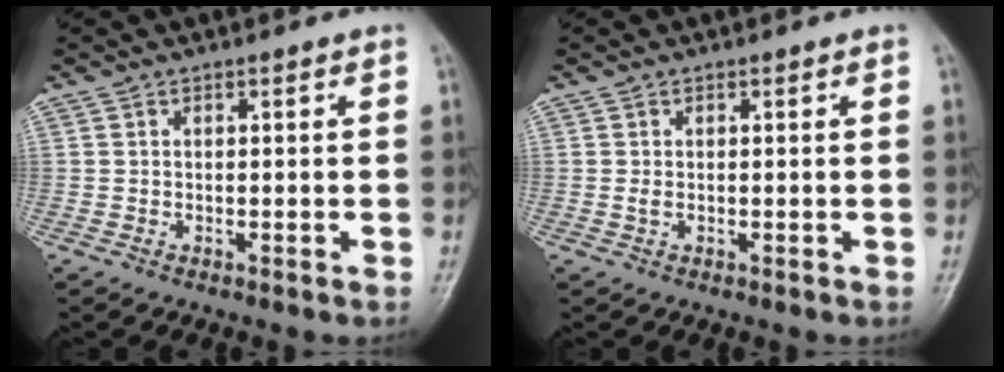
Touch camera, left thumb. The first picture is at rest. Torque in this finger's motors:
{"motor_torque": [-0.04, -0.16, 0.32, 0.08, 0.00]}